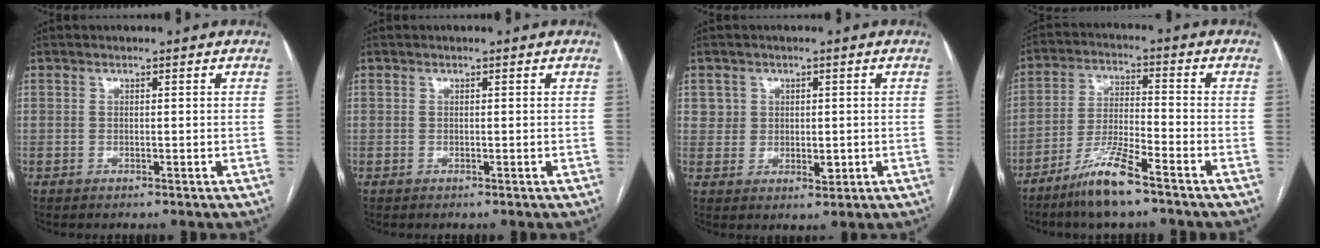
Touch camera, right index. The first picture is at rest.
{"total": 0.0}
{"total": 3.5, "force": [0.7, 3.2, 1.2], "torque": [-0.013, -0.001, 0.014]}
{"total": 8.9, "force": [-6.4, 0.5, 6.2], "torque": [-0.127, -0.018, -0.126]}